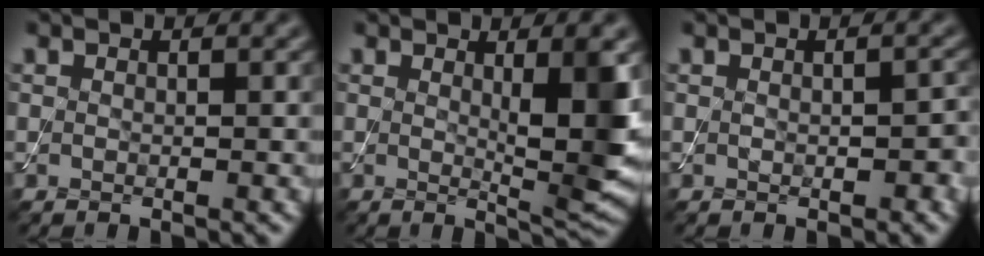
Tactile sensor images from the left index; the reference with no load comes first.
{"total": 5.2, "force": [0.9, 0.9, 5.0], "torque": [-0.067, -0.013, 0.018]}
{"total": 1.9, "force": [-0.3, 1.1, 1.5], "torque": [-0.023, -0.002, -0.002]}